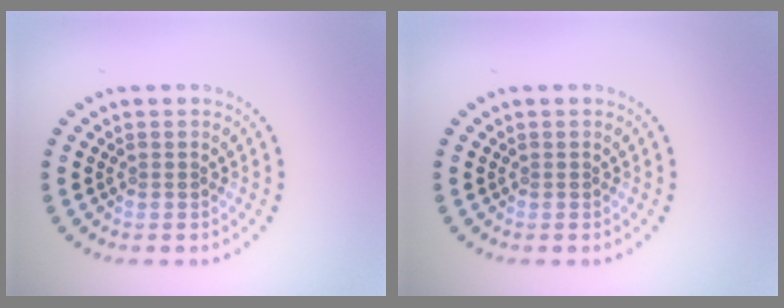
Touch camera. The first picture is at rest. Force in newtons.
{"total": 0.0}